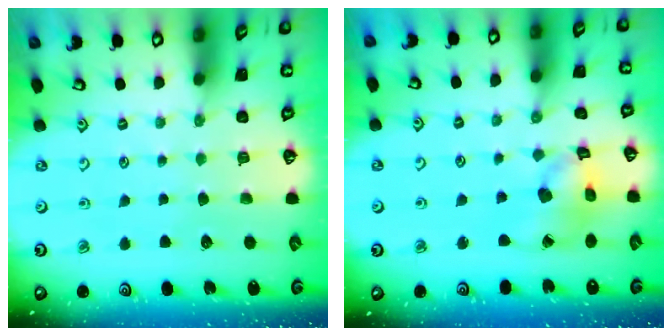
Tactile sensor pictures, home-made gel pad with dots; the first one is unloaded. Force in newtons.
{"total": 12.0, "press": 11.9, "slide": 1.5}